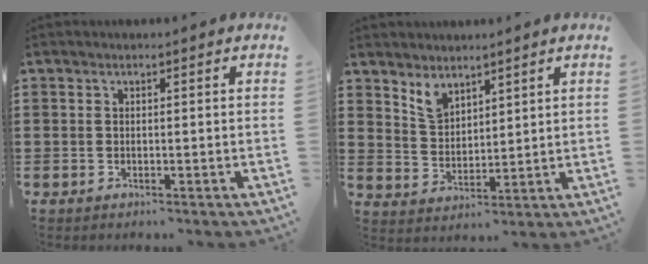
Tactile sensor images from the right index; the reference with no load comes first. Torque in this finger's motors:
{"motor_torque": [-0.27, 0.64, 0.06, 0.03]}